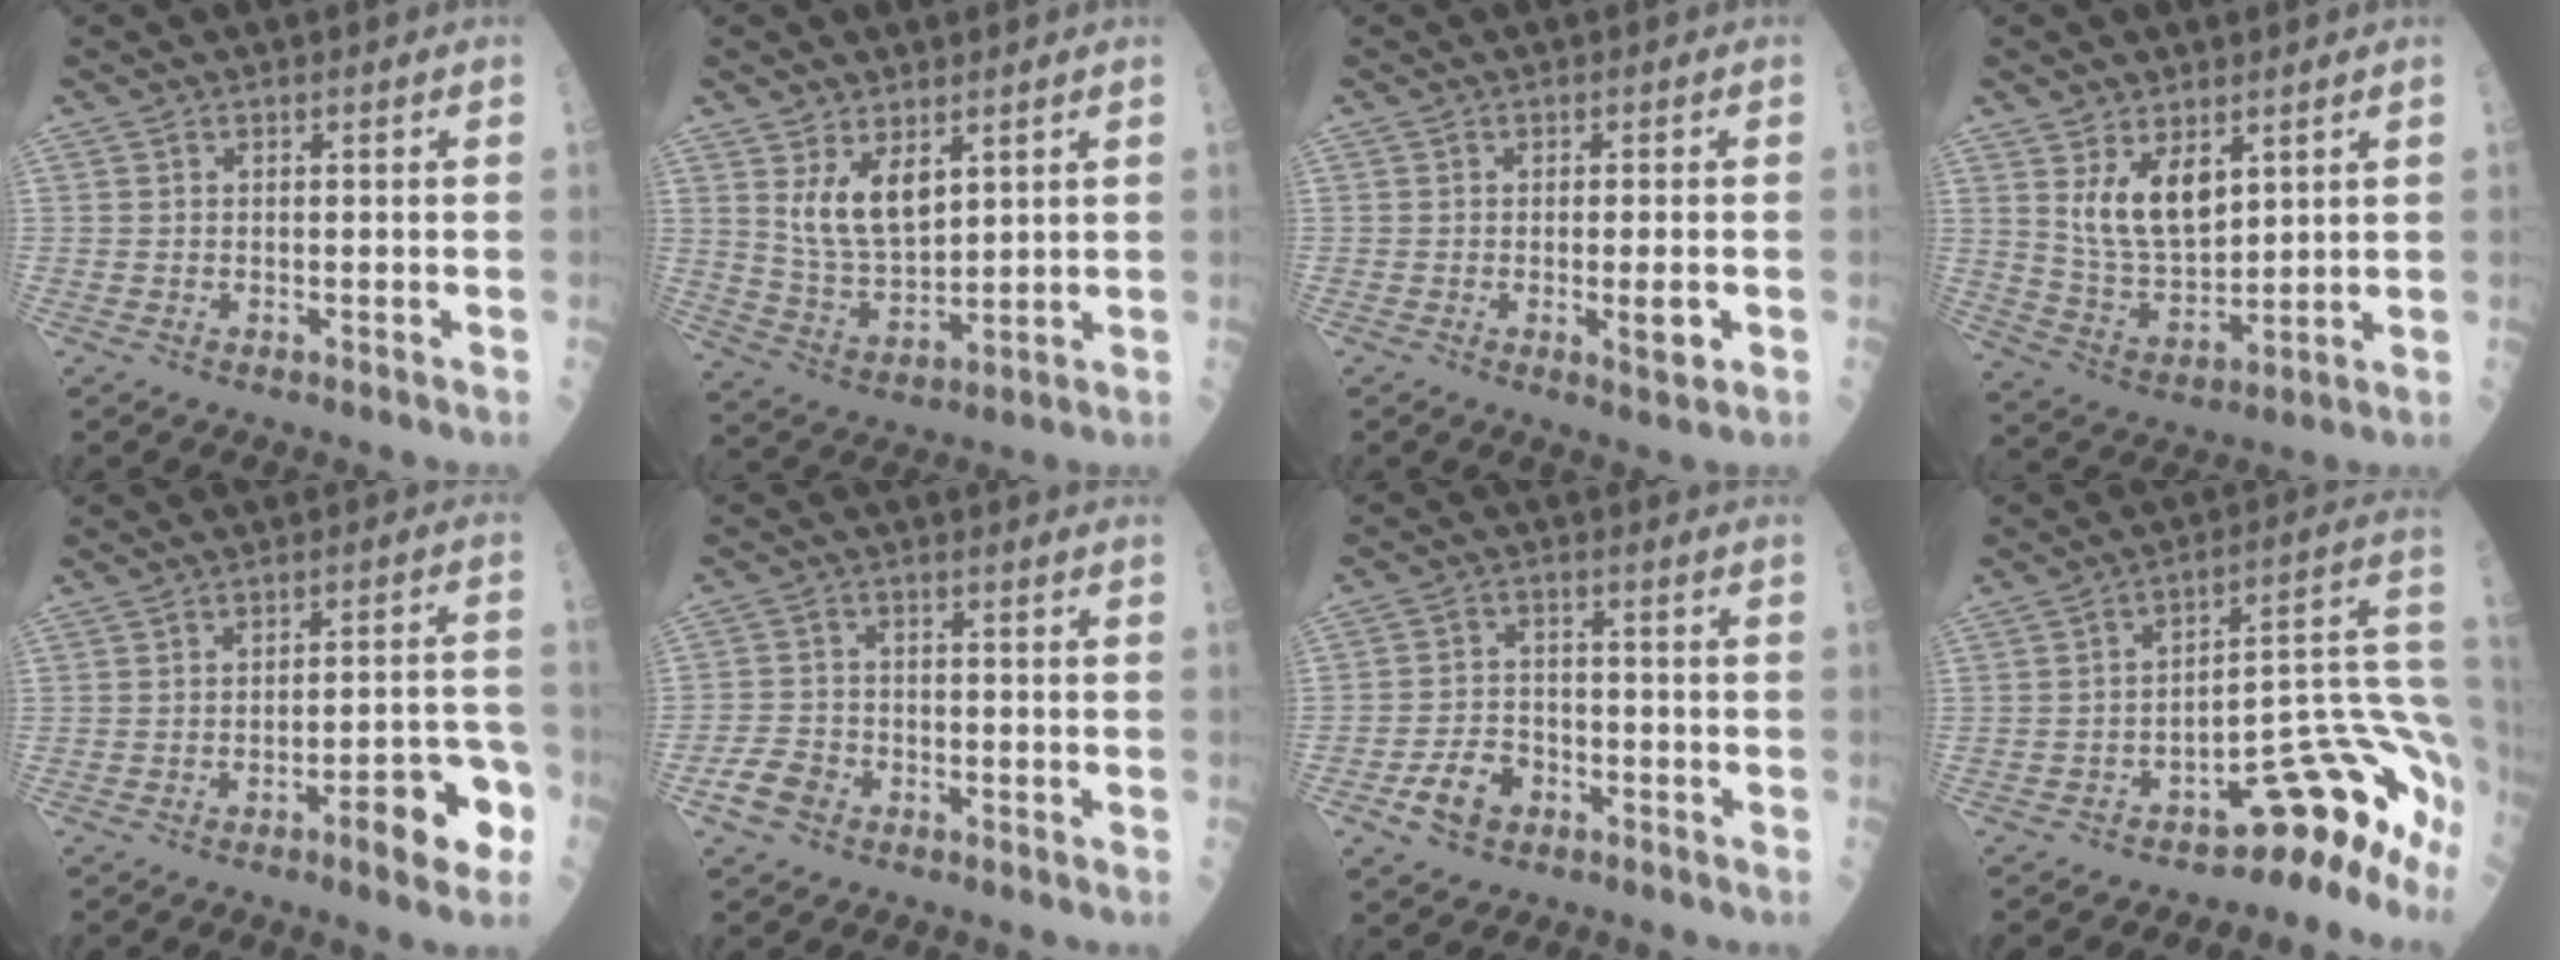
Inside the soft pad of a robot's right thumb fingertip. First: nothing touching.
{"total": 8.7, "force": [4.0, 4.3, 6.4], "torque": [-0.101, -0.031, 0.088]}
{"total": 3.7, "force": [-0.7, 0.8, 3.5], "torque": [-0.052, -0.008, -0.009]}
{"total": 9.7, "force": [4.4, 5.0, 7.1], "torque": [-0.108, -0.032, 0.096]}
{"total": 9.5, "force": [-4.3, 2.7, 8.0], "torque": [-0.096, 0.035, -0.057]}
{"total": 5.0, "force": [-3.0, 3.4, 2.2], "torque": [-0.039, 0.021, -0.055]}
{"total": 6.9, "force": [-3.6, 4.7, 3.6], "torque": [-0.049, 0.027, -0.061]}
{"total": 13.5, "force": [-8.8, 4.8, 9.0], "torque": [-0.065, 0.120, -0.135]}